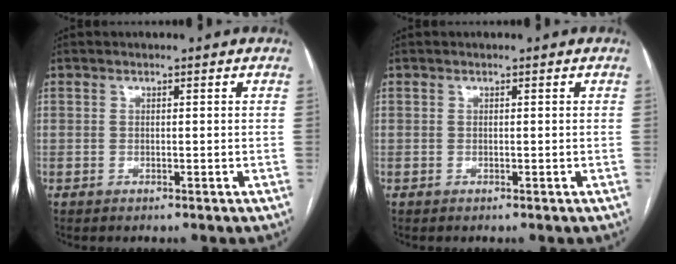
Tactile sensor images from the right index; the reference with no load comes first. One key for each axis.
{"total": 0.0}